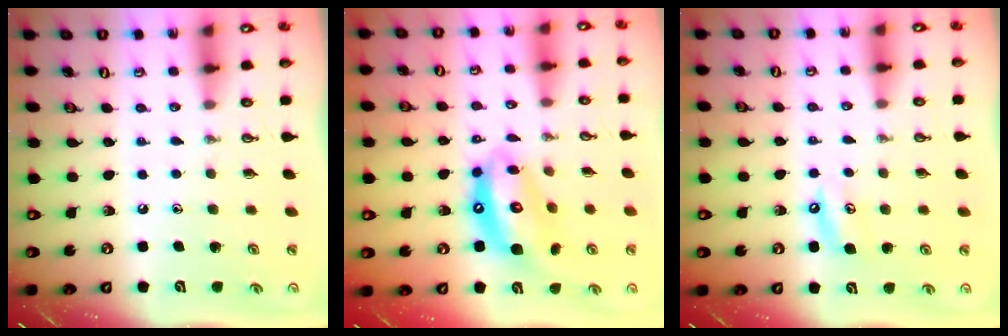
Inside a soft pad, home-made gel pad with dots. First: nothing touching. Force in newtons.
{"total": 13.5, "press": 13.4, "slide": 1.7}
{"total": 4.6, "press": 4.6, "slide": 0.4}